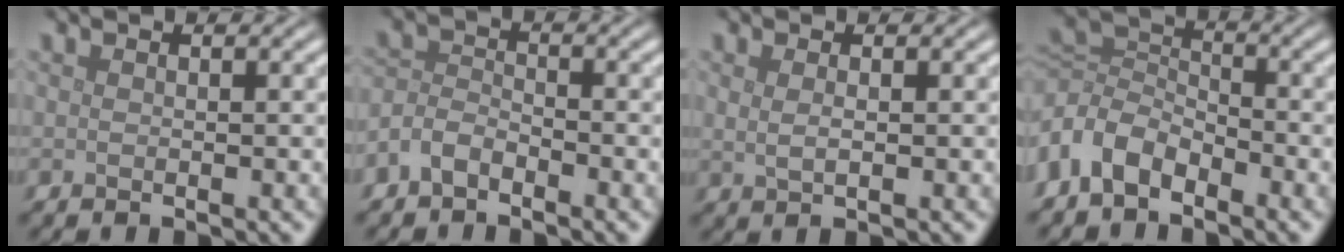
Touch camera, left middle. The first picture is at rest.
{"total": 2.7, "force": [-1.9, 1.5, 1.2], "torque": [-0.026, 0.007, -0.049]}
{"total": 1.2, "force": [0.4, 0.4, 1.1], "torque": [-0.021, -0.002, 0.008]}
{"total": 5.3, "force": [-2.7, 3.5, 2.9], "torque": [-0.066, 0.001, -0.069]}